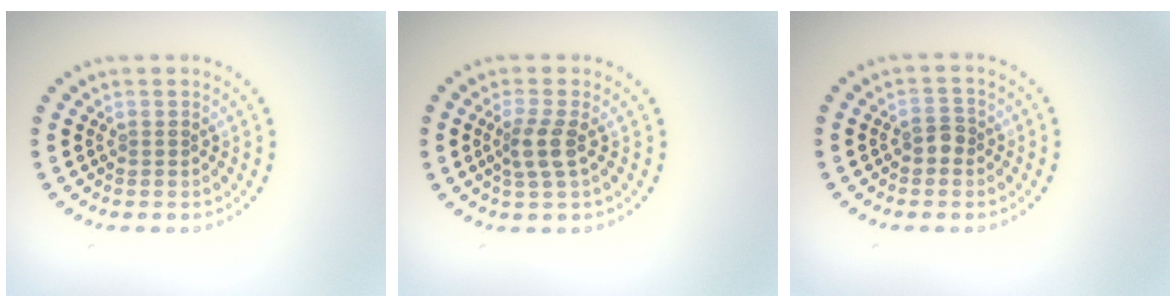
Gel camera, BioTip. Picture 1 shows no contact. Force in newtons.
{"total": 2.4, "press": 1.9, "slide": 1.5}
{"total": 1.5, "press": 1.4, "slide": 0.5}